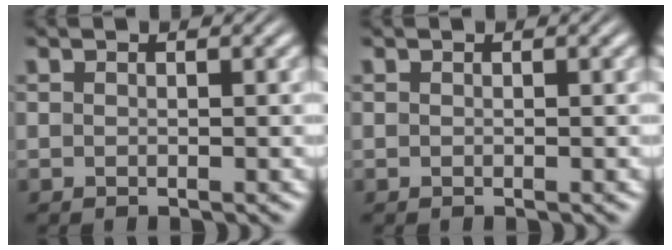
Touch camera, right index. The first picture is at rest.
{"total": 0.0}